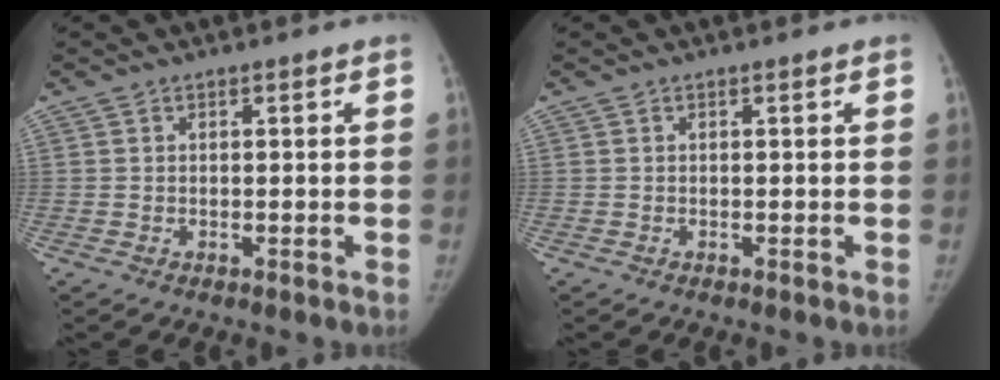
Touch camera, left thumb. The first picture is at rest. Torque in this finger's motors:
{"motor_torque": [-0.04, 0.04, 0.00, 0.00, 0.00]}